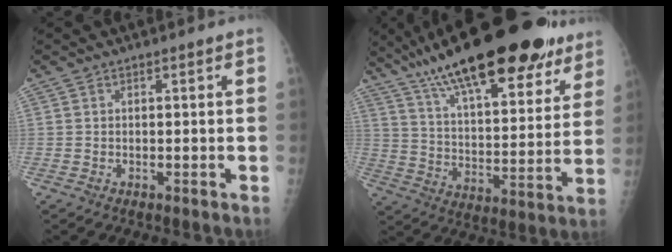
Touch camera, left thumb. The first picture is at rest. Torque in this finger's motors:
{"motor_torque": [1.89, -0.01, 1.75, -1.02, 0.30]}